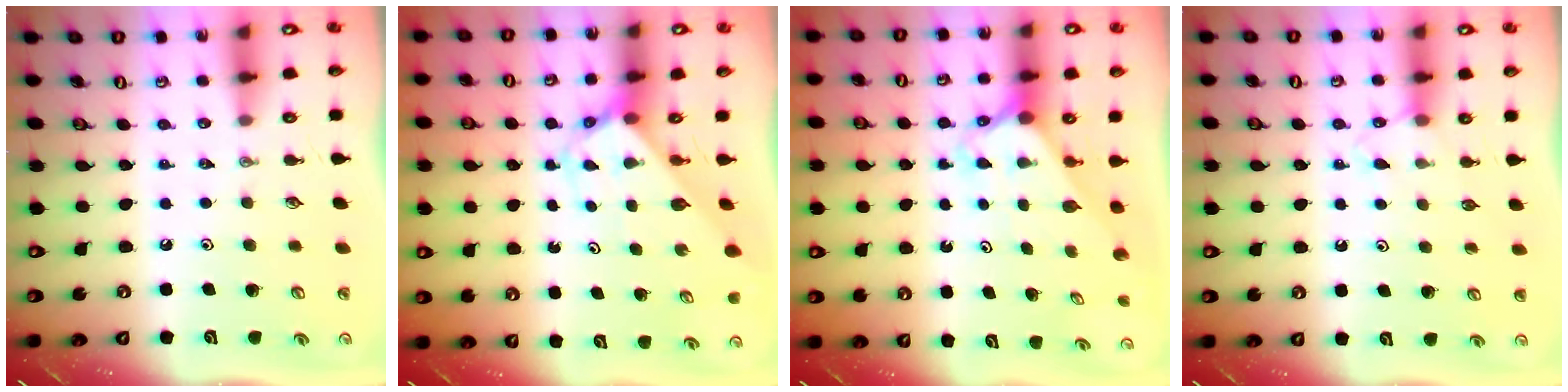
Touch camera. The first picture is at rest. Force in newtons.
{"total": 2.9, "press": 2.9, "slide": 0.2}
{"total": 2.3, "press": 2.3, "slide": 0.2}
{"total": 5.8, "press": 5.7, "slide": 0.7}